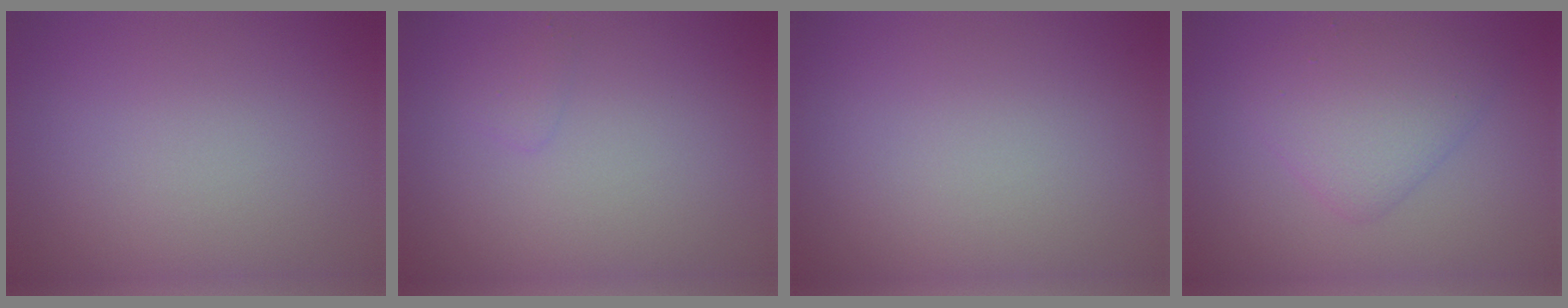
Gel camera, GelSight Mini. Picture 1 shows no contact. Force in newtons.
{"total": 0.8, "press": 0.8, "slide": 0.1}
{"total": 0.0}
{"total": 3.8, "press": 3.7, "slide": 0.3}